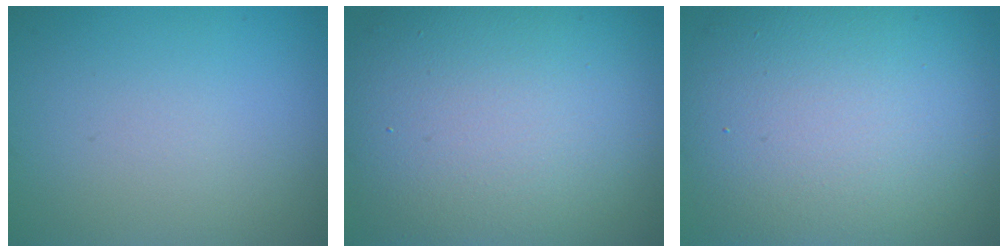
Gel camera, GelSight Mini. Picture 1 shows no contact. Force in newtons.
{"total": 14.6, "press": 14.5, "slide": 0.7}
{"total": 13.6, "press": 13.6, "slide": 0.6}